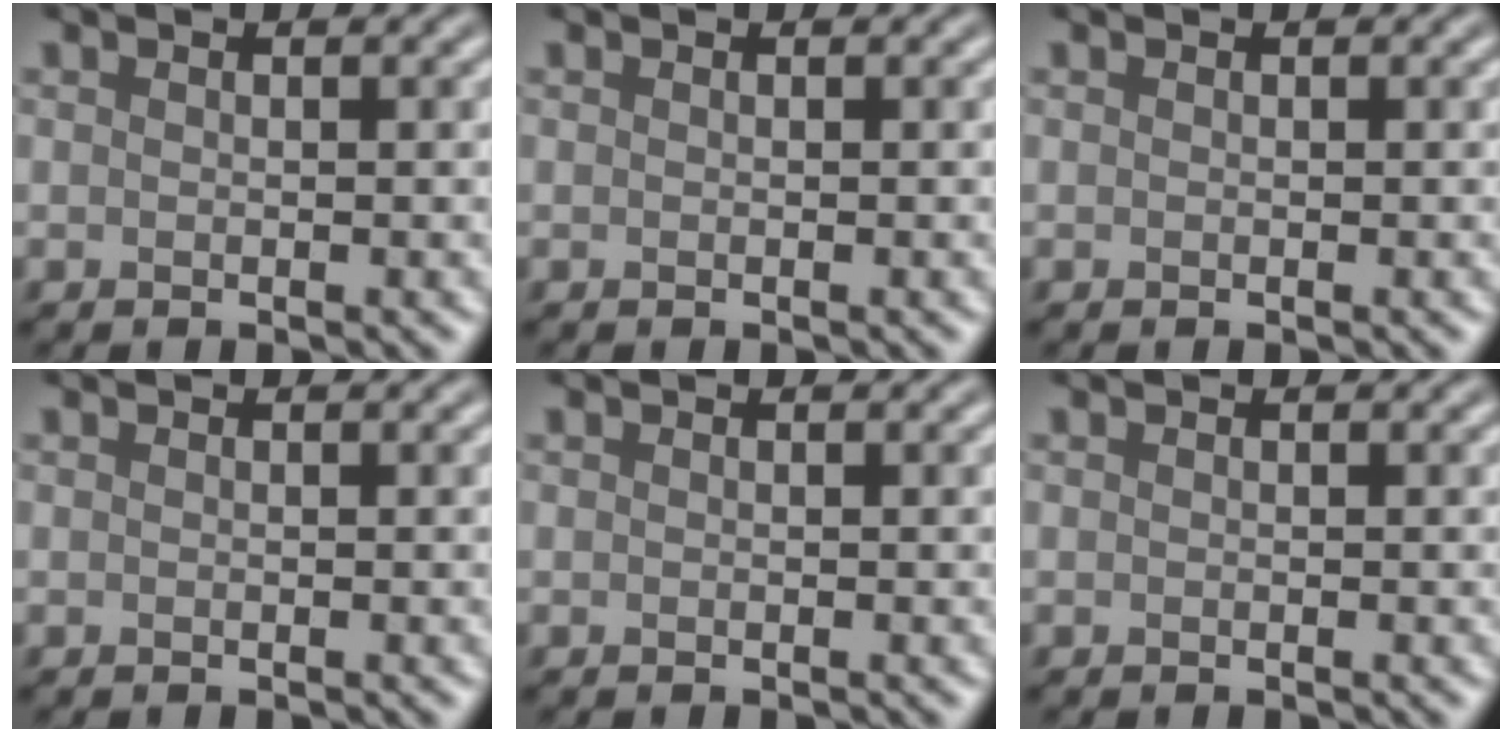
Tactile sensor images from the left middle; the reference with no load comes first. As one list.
[{"total": 0.0}, {"total": 0.0}, {"total": 0.0}, {"total": 0.0}, {"total": 0.0}]